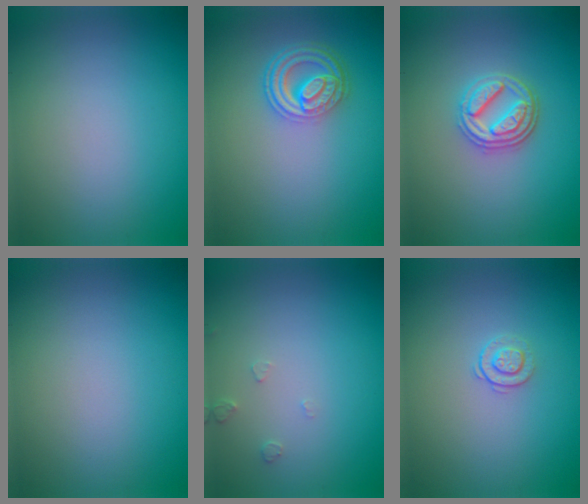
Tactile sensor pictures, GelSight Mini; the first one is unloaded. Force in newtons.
{"total": 4.6, "press": 3.4, "slide": 3.1}
{"total": 3.6, "press": 3.2, "slide": 1.7}
{"total": 0.0}
{"total": 0.9, "press": 0.9, "slide": 0.2}
{"total": 1.2, "press": 0.9, "slide": 0.8}